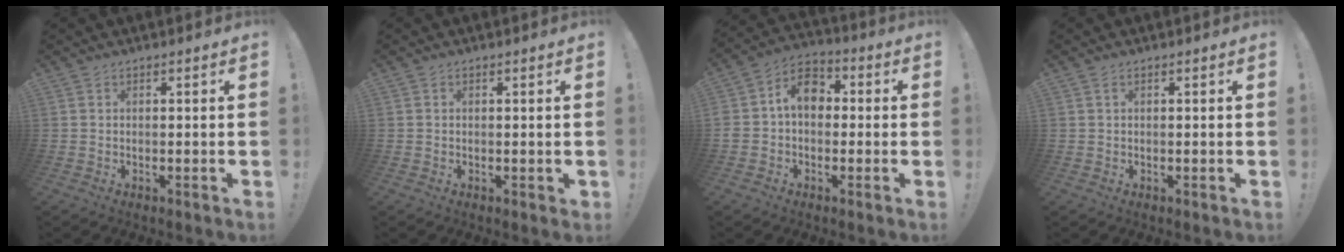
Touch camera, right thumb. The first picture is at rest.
{"total": 0.7, "force": [0.4, 0.5, 0.4], "torque": [0.001, -0.001, 0.005]}
{"total": 9.9, "force": [0.7, 7.6, 6.4], "torque": [-0.109, 0.028, 0.021]}
{"total": 0.6, "force": [0.1, 0.1, 0.6], "torque": [-0.017, 0.003, 0.002]}